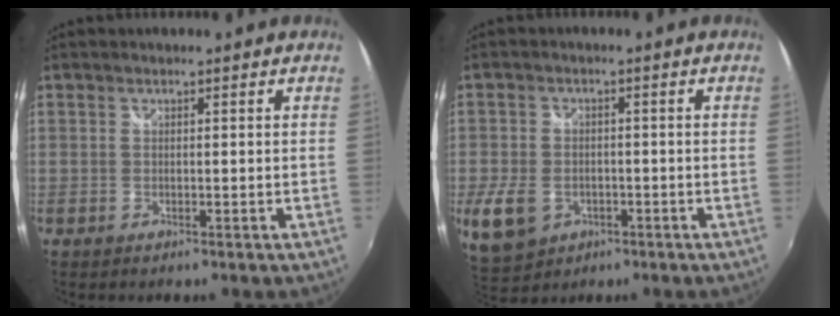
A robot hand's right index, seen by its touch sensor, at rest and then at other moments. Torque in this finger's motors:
{"motor_torque": [1.01, -0.27, 0.43, 0.04]}